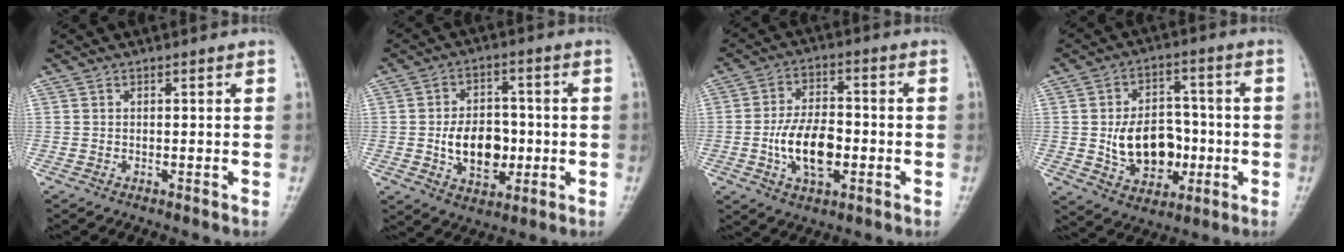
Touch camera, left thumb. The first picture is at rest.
{"total": 11.1, "force": [-1.3, 7.6, 8.0], "torque": [-0.094, 0.007, -0.020]}
{"total": 11.2, "force": [-2.3, 6.1, 9.2], "torque": [-0.152, 0.014, -0.043]}
{"total": 13.5, "force": [-1.7, 9.8, 9.2], "torque": [-0.106, 0.016, -0.019]}